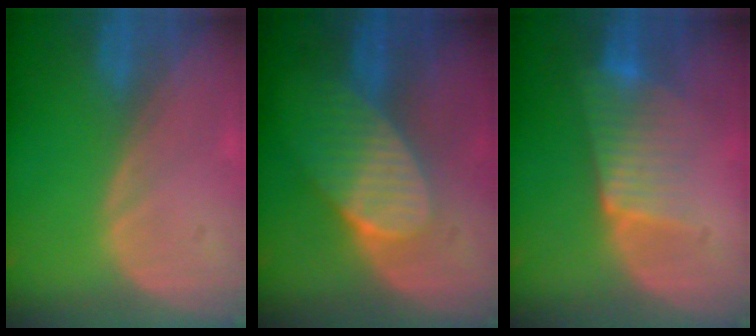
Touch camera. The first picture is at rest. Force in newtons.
{"total": 7.4, "press": 6.7, "slide": 3.1}
{"total": 6.7, "press": 6.2, "slide": 2.4}